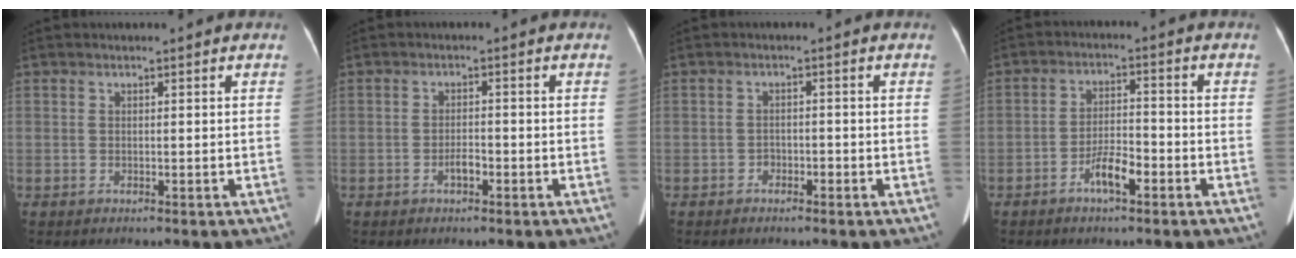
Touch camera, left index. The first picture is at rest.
{"total": 1.9, "force": [-1.1, 0.7, 1.4], "torque": [-0.025, 0.002, -0.018]}
{"total": 1.4, "force": [-1.0, 0.8, 0.4], "torque": [-0.005, 0.004, -0.017]}
{"total": 4.9, "force": [-2.8, 1.3, 3.8], "torque": [-0.076, 0.006, -0.050]}